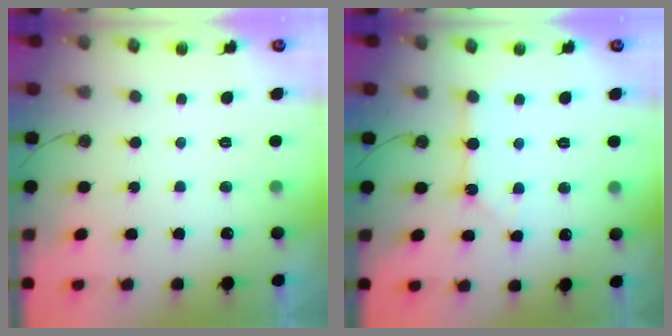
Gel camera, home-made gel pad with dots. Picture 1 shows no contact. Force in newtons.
{"total": 2.4, "press": 2.4, "slide": 0.4}